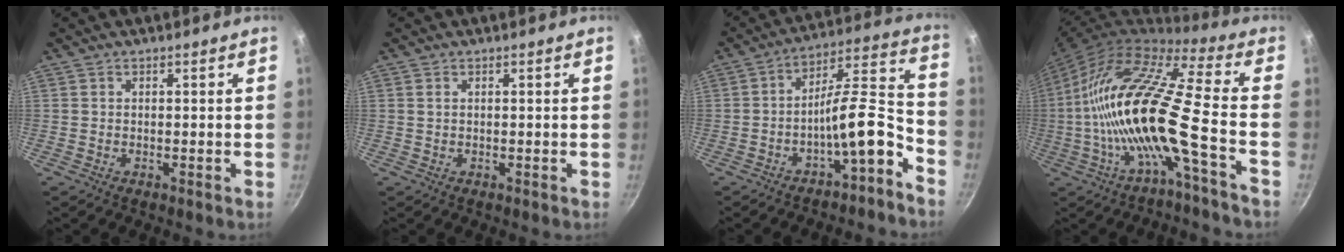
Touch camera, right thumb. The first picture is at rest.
{"total": 0.6, "force": [0.2, 0.3, 0.4], "torque": [-0.008, 0.000, 0.004]}
{"total": 12.0, "force": [-6.4, 3.3, 9.6], "torque": [-0.125, 0.079, -0.101]}
{"total": 20.6, "force": [-5.5, 3.2, 19.6], "torque": [-0.360, 0.035, -0.122]}